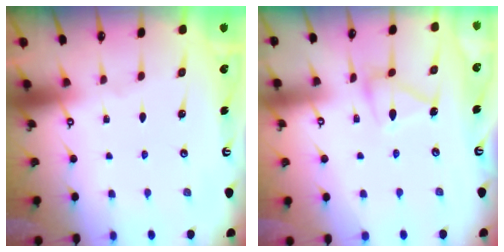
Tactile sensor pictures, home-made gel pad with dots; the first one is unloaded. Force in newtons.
{"total": 11.0, "press": 11.0, "slide": 0.5}